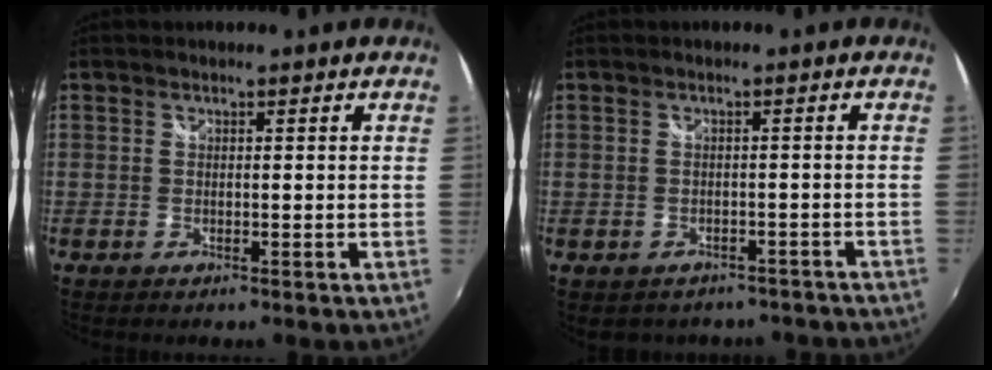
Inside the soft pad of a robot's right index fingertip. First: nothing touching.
{"total": 8.4, "force": [-6.6, 4.5, 2.4], "torque": [-0.051, -0.003, -0.067]}